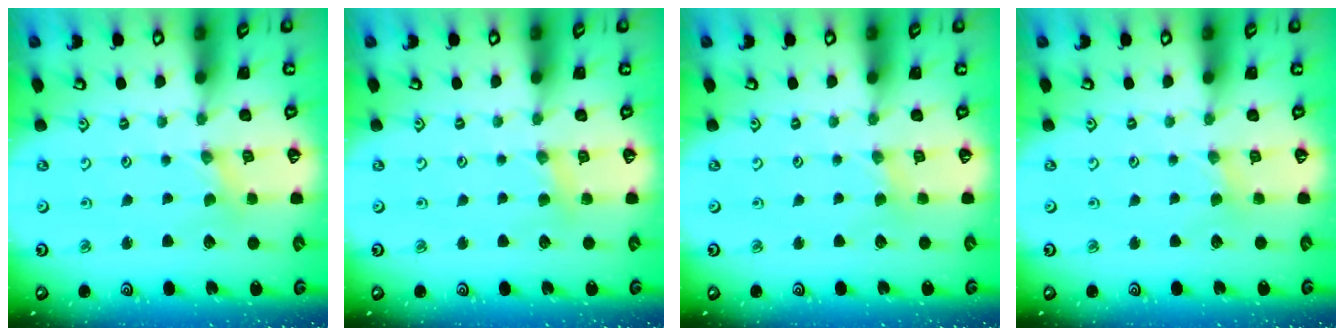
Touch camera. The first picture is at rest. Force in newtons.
{"total": 3.7, "press": 3.7, "slide": 0.6}
{"total": 1.7, "press": 1.6, "slide": 0.4}
{"total": 1.7, "press": 1.6, "slide": 0.4}